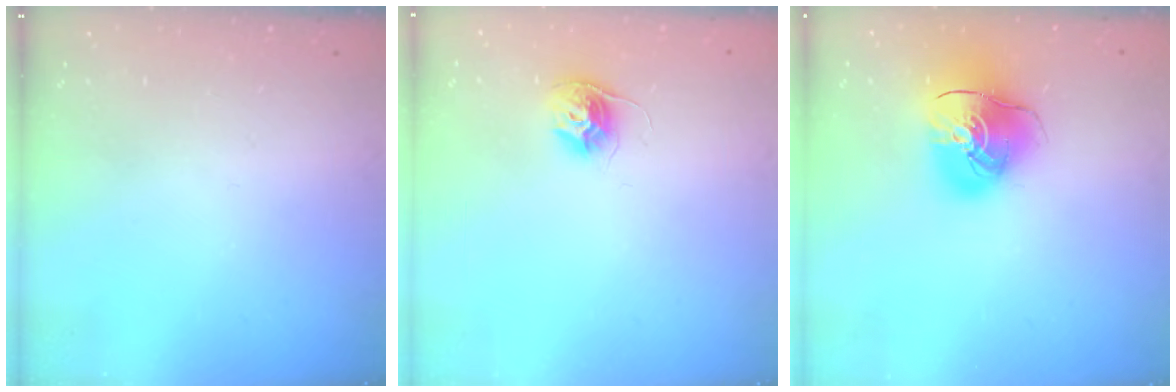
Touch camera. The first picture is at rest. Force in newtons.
{"total": 10.0, "press": 10.0, "slide": 0.6}
{"total": 13.8, "press": 13.6, "slide": 2.0}